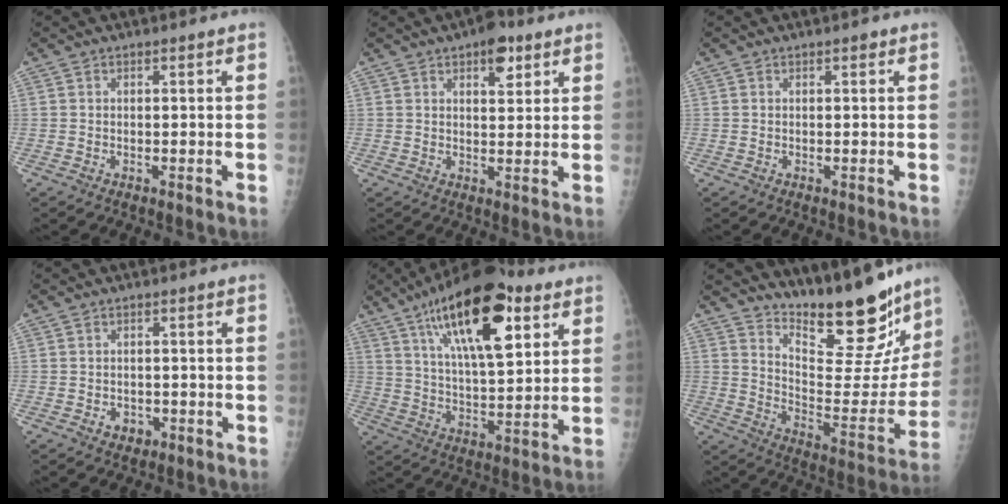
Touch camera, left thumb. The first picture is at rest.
{"total": 6.0, "force": [3.4, 2.9, 4.1], "torque": [-0.037, -0.013, 0.042]}
{"total": 0.5, "force": [0.2, 0.3, 0.4], "torque": [-0.001, 0.001, 0.000]}
{"total": 2.8, "force": [-1.1, 2.3, 1.2], "torque": [-0.005, 0.005, -0.009]}
{"total": 21.9, "force": [10.7, 8.3, 17.2], "torque": [-0.256, -0.027, 0.177]}
{"total": 21.6, "force": [17.5, 6.3, 10.9], "torque": [-0.115, -0.123, 0.258]}